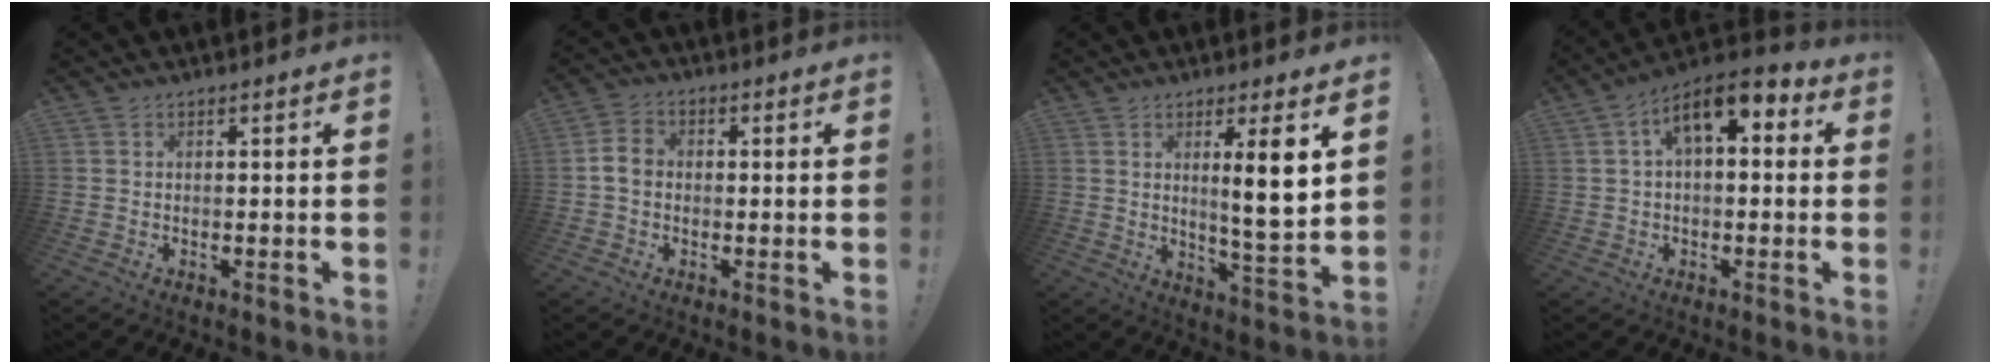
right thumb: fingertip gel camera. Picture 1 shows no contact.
{"total": 5.8, "force": [-0.2, 4.5, 3.6], "torque": [-0.062, 0.015, 0.000]}
{"total": 9.7, "force": [3.0, 0.6, 9.2], "torque": [-0.134, -0.022, 0.038]}
{"total": 9.6, "force": [3.8, 4.5, 7.6], "torque": [-0.118, -0.013, 0.070]}